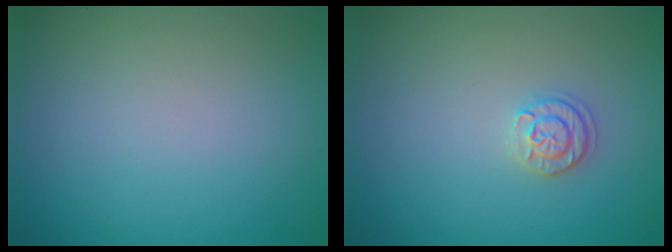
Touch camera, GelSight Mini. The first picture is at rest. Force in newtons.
{"total": 1.8, "press": 1.7, "slide": 0.4}